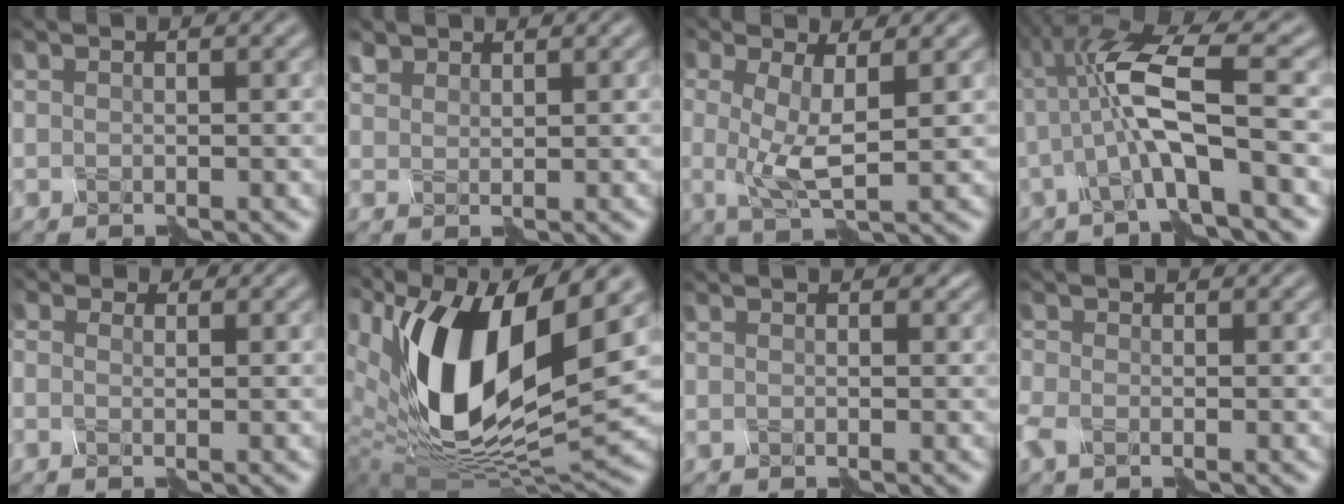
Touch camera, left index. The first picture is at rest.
{"total": 1.6, "force": [1.4, 0.7, -0.3], "torque": [-0.004, 0.008, 0.033]}
{"total": 3.9, "force": [0.1, 1.6, 3.5], "torque": [-0.079, -0.005, 0.008]}
{"total": 6.3, "force": [-1.4, 0.8, 6.1], "torque": [-0.124, 0.015, -0.024]}
{"total": 1.6, "force": [0.2, 1.5, 0.6], "torque": [-0.001, 0.008, -0.016]}
{"total": 14.1, "force": [3.4, 7.2, 11.7], "torque": [-0.221, -0.006, 0.058]}
{"total": 0.9, "force": [0.4, 0.7, 0.4], "torque": [-0.004, 0.004, 0.007]}
{"total": 1.8, "force": [-1.4, 0.9, 0.6], "torque": [-0.025, -0.004, -0.029]}